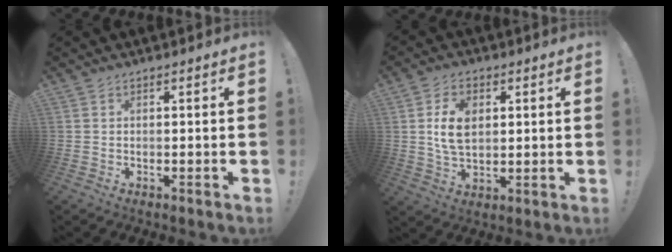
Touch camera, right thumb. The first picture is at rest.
{"total": 9.8, "force": [1.9, 6.8, 6.9], "torque": [-0.121, 0.004, 0.033]}